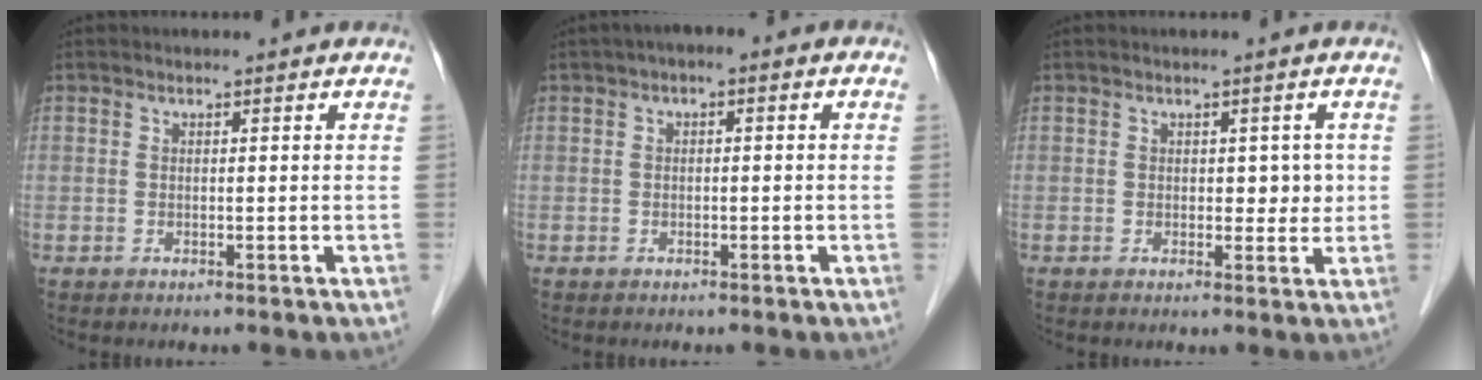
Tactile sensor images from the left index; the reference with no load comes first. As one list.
[{"total": 1.8, "force": [0.3, 0.9, 1.5], "torque": [-0.020, 0.010, -0.005]}, {"total": 2.4, "force": [0.4, 1.6, 1.7], "torque": [-0.012, -0.001, 0.005]}]